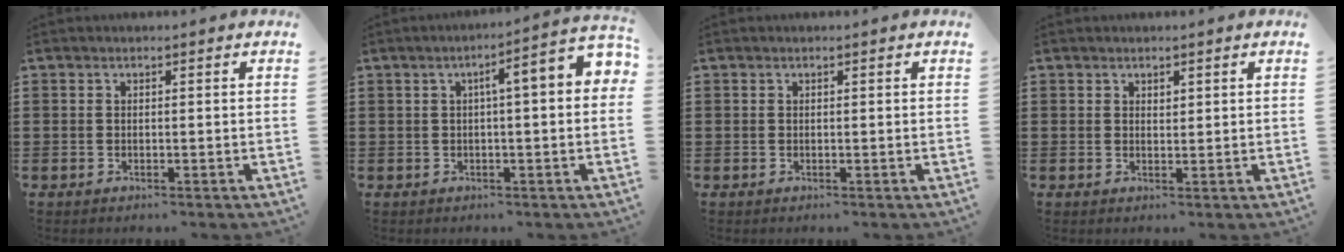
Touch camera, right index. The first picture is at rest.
{"total": 5.1, "force": [0.6, 0.5, 5.1], "torque": [-0.080, -0.004, 0.002]}
{"total": 0.0}
{"total": 1.1, "force": [0.9, 0.5, 0.2], "torque": [-0.005, 0.003, 0.017]}